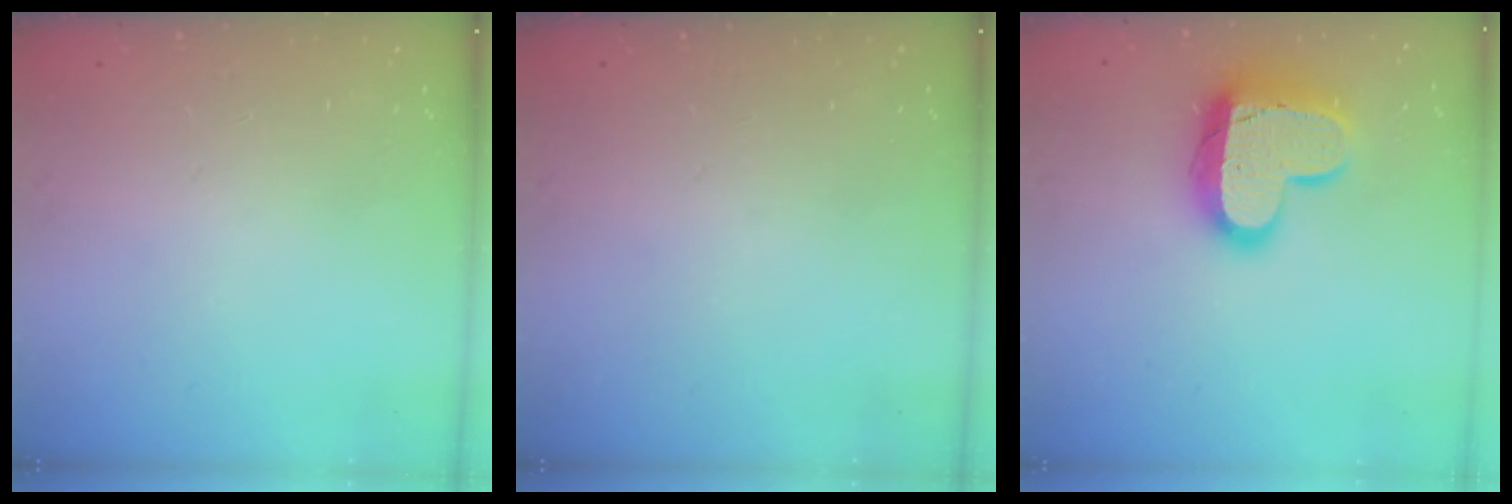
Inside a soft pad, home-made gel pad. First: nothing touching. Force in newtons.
{"total": 0.0}
{"total": 16.8, "press": 16.7, "slide": 1.4}